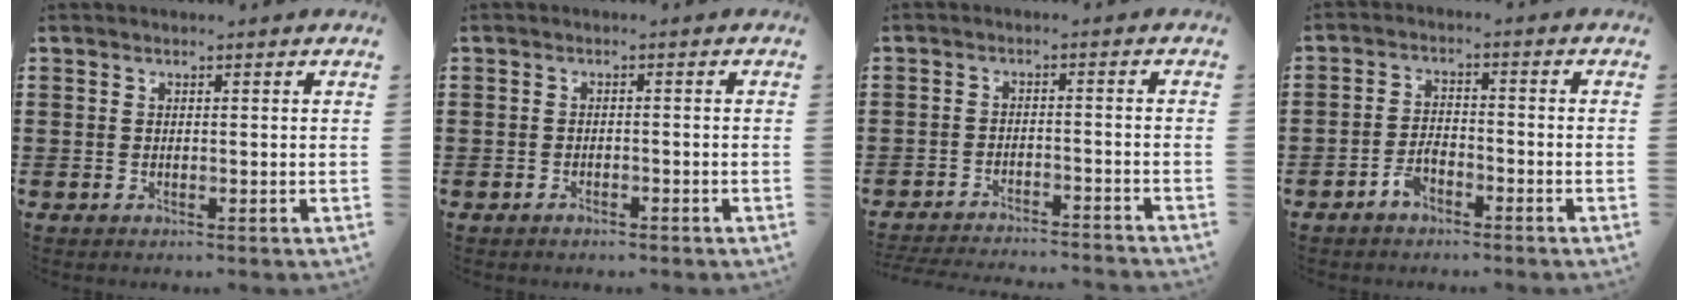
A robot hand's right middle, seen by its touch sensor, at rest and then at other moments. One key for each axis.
{"total": 1.1, "fx": -1.0, "fy": 0.2, "fz": 0.1, "tx": -0.005, "ty": 0.000, "tz": -0.022}
{"total": 3.5, "fx": -3.5, "fy": -0.2, "fz": 0.4, "tx": -0.008, "ty": 0.000, "tz": -0.072}
{"total": 3.4, "fx": -2.7, "fy": 1.2, "fz": 1.5, "tx": -0.036, "ty": 0.006, "tz": -0.055}